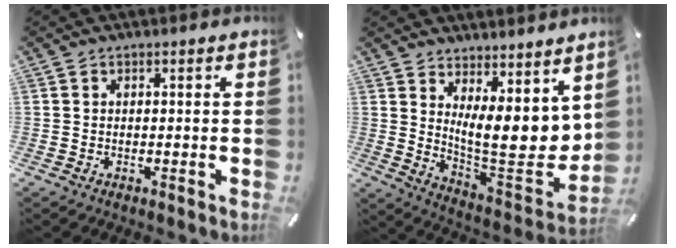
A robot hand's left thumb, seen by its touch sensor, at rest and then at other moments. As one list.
[{"total": 12.2, "force": [4.7, 4.9, 10.1], "torque": [-0.146, -0.063, 0.093]}]